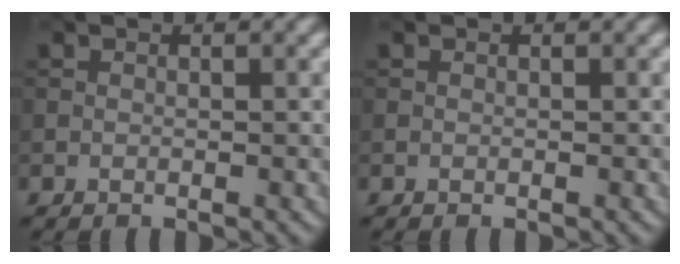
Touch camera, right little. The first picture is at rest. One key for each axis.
{"total": 0.0}